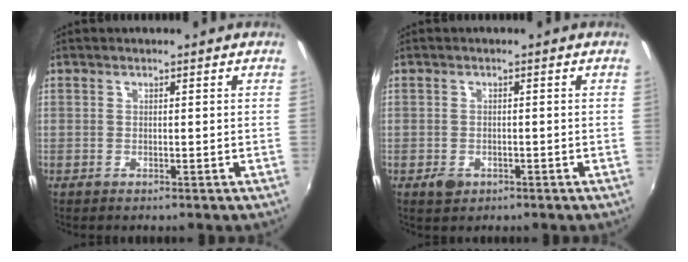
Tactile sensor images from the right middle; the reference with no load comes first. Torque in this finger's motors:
{"motor_torque": [0.47, -0.34, 0.00, 0.02]}